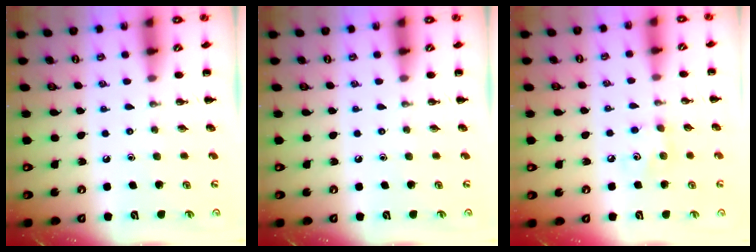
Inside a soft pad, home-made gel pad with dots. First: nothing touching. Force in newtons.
{"total": 0.0}
{"total": 4.6, "press": 4.5, "slide": 1.1}